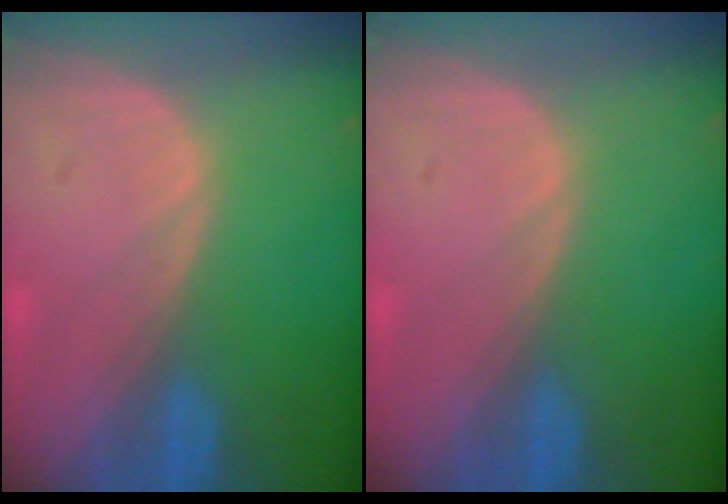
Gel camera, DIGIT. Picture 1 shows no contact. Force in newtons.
{"total": 0.0}